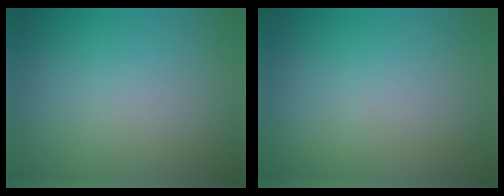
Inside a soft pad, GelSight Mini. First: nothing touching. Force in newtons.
{"total": 0.0}